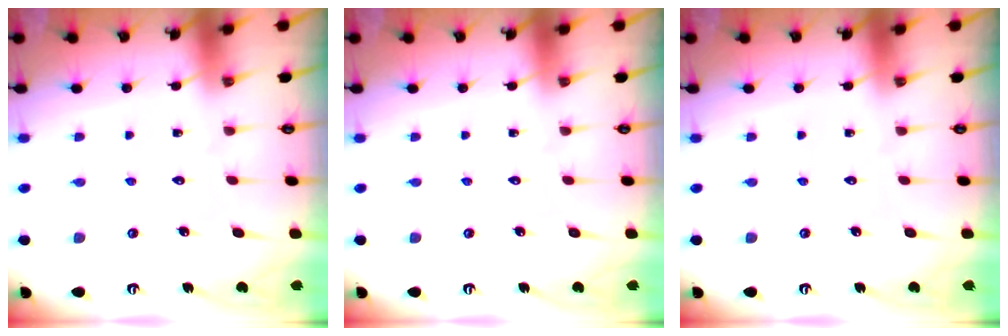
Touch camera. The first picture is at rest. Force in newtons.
{"total": 0.0}
{"total": 0.0}